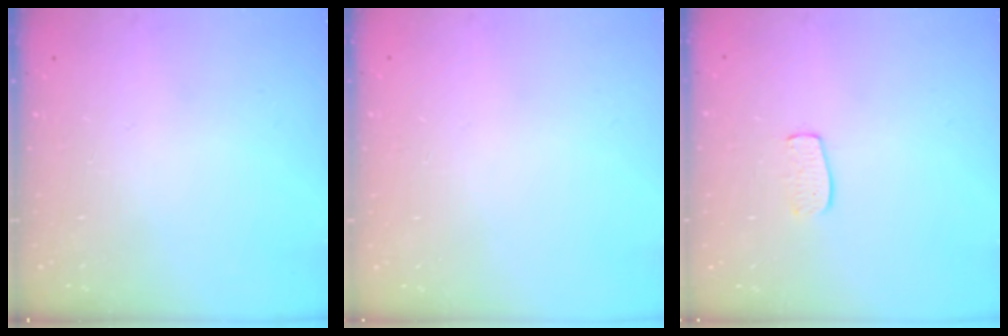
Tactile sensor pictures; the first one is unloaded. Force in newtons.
{"total": 0.0}
{"total": 6.9, "press": 6.8, "slide": 0.4}